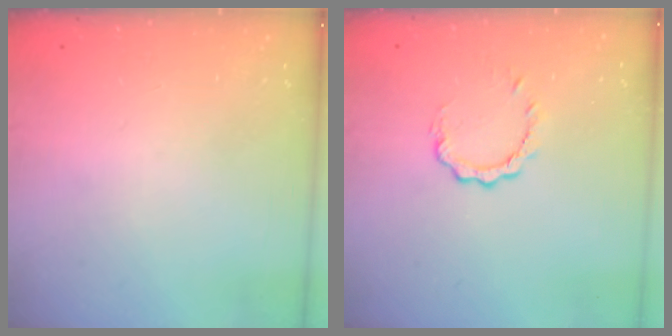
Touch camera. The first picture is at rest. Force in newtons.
{"total": 4.2, "press": 4.2, "slide": 0.5}